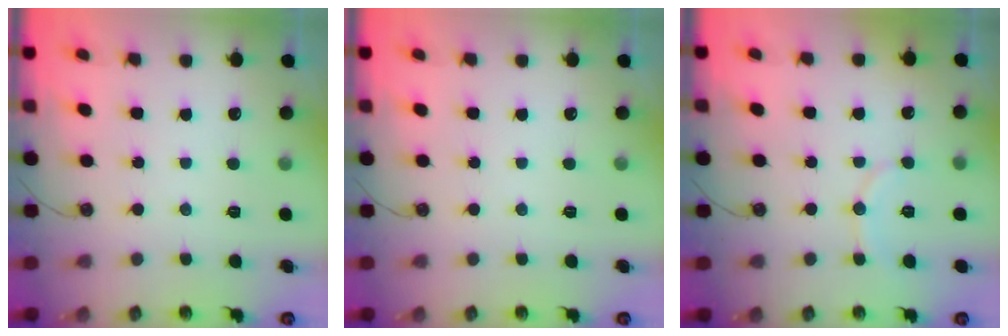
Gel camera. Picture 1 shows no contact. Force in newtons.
{"total": 0.0}
{"total": 6.4, "press": 6.2, "slide": 1.5}